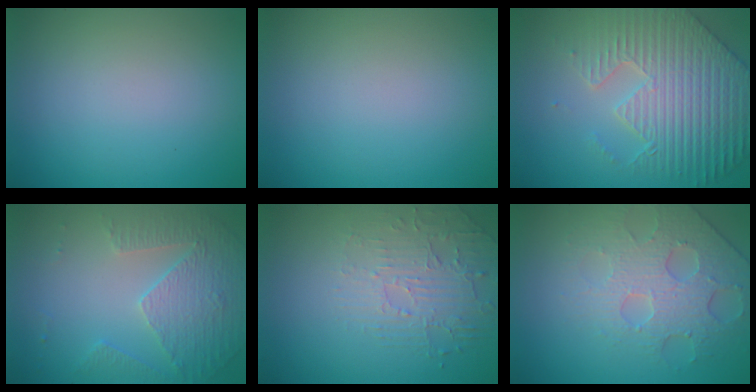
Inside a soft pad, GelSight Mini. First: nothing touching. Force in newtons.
{"total": 0.0}
{"total": 7.5, "press": 6.1, "slide": 4.4}
{"total": 5.0, "press": 3.5, "slide": 3.6}
{"total": 2.2, "press": 1.7, "slide": 1.5}
{"total": 4.1, "press": 3.9, "slide": 1.3}